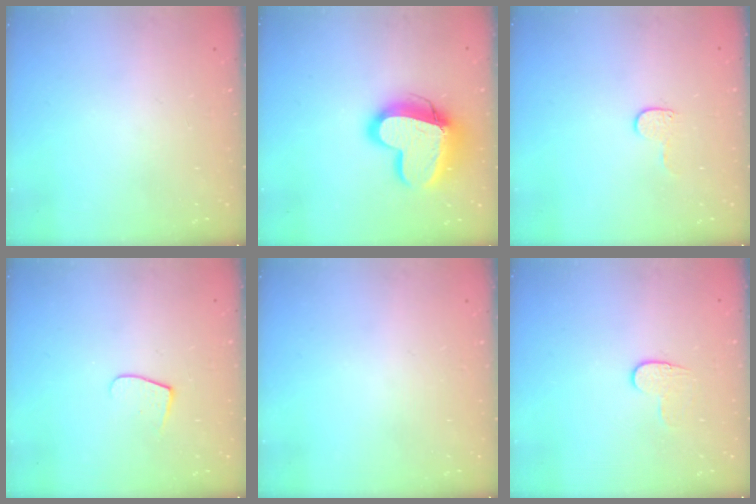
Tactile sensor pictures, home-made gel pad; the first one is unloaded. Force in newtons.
{"total": 16.8, "press": 16.7, "slide": 1.8}
{"total": 3.8, "press": 3.8, "slide": 0.4}
{"total": 5.8, "press": 5.8, "slide": 0.7}
{"total": 0.0}
{"total": 6.8, "press": 6.8, "slide": 0.6}